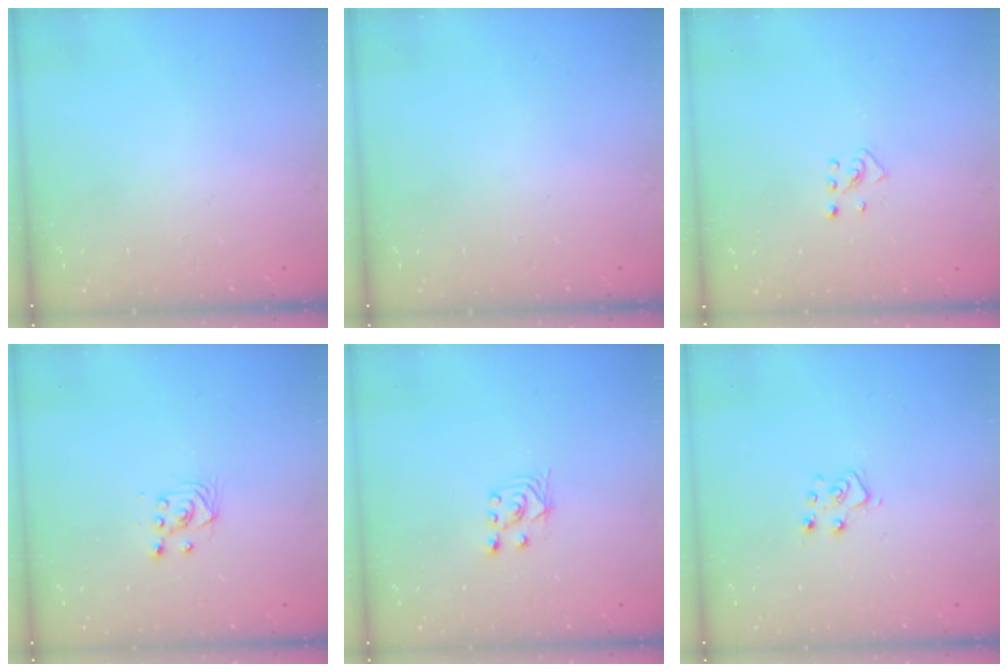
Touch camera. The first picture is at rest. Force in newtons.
{"total": 0.0}
{"total": 2.7, "press": 2.6, "slide": 0.9}
{"total": 2.9, "press": 2.6, "slide": 1.3}
{"total": 3.0, "press": 2.8, "slide": 0.9}
{"total": 5.7, "press": 5.7, "slide": 0.5}